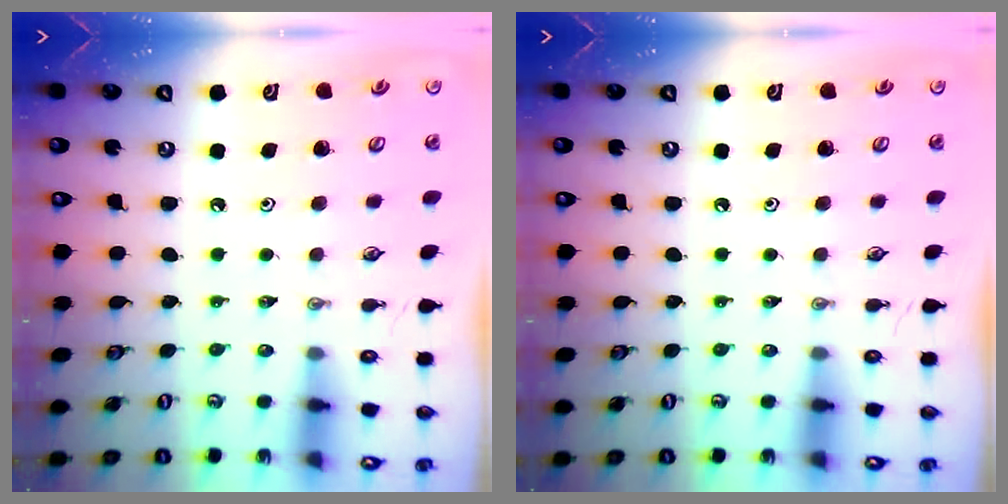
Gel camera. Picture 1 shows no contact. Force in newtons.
{"total": 0.0}